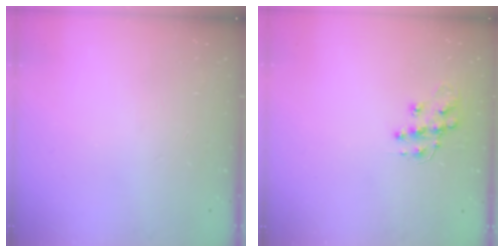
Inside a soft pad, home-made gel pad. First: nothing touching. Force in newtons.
{"total": 10.7, "press": 10.7, "slide": 0.7}